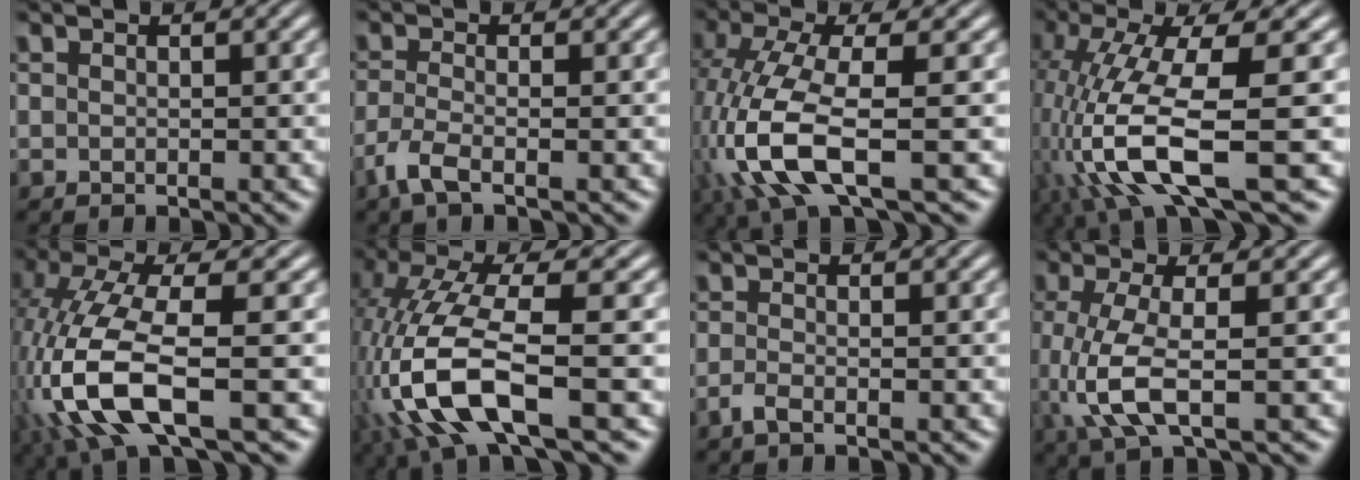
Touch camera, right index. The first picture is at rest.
{"total": 2.7, "force": [-1.8, 0.5, 1.9], "torque": [-0.049, -0.014, -0.028]}
{"total": 8.3, "force": [-1.6, 3.6, 7.3], "torque": [-0.179, -0.033, -0.010]}
{"total": 9.6, "force": [-2.2, 3.6, 8.6], "torque": [-0.190, -0.038, -0.010]}
{"total": 9.3, "force": [-2.1, 4.0, 8.1], "torque": [-0.196, -0.040, -0.012]}
{"total": 10.2, "force": [-2.5, 4.8, 8.6], "torque": [-0.203, -0.043, -0.018]}
{"total": 1.5, "force": [-1.3, 0.1, 0.7], "torque": [-0.019, -0.008, -0.024]}
{"total": 5.5, "force": [-0.9, 2.1, 5.0], "torque": [-0.129, -0.022, 0.001]}